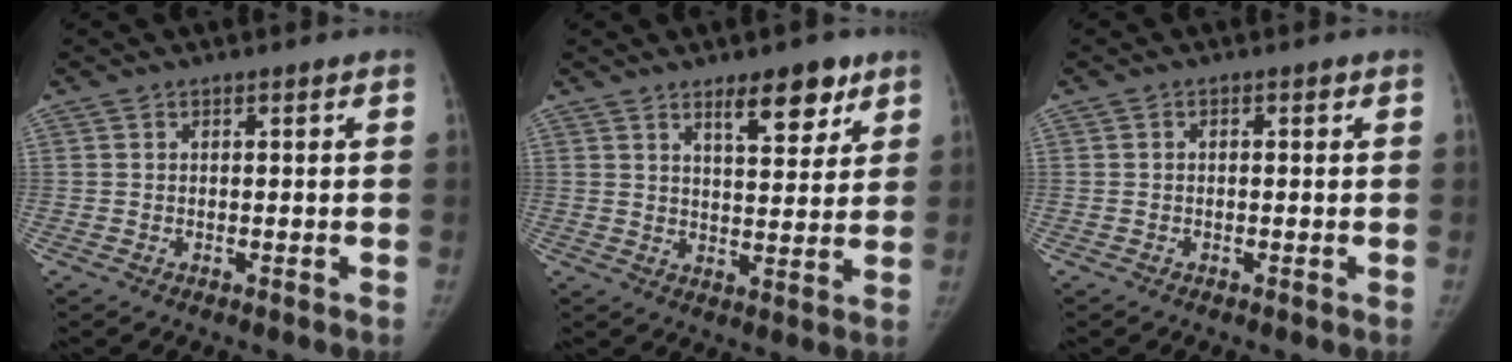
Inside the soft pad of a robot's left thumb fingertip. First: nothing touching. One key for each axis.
{"total": 8.6, "fx": 5.6, "fy": 3.3, "fz": 5.7, "tx": -0.053, "ty": -0.034, "tz": 0.084}
{"total": 0.6, "fx": 0.1, "fy": 0.4, "fz": 0.5, "tx": 0.002, "ty": 0.003, "tz": -0.003}